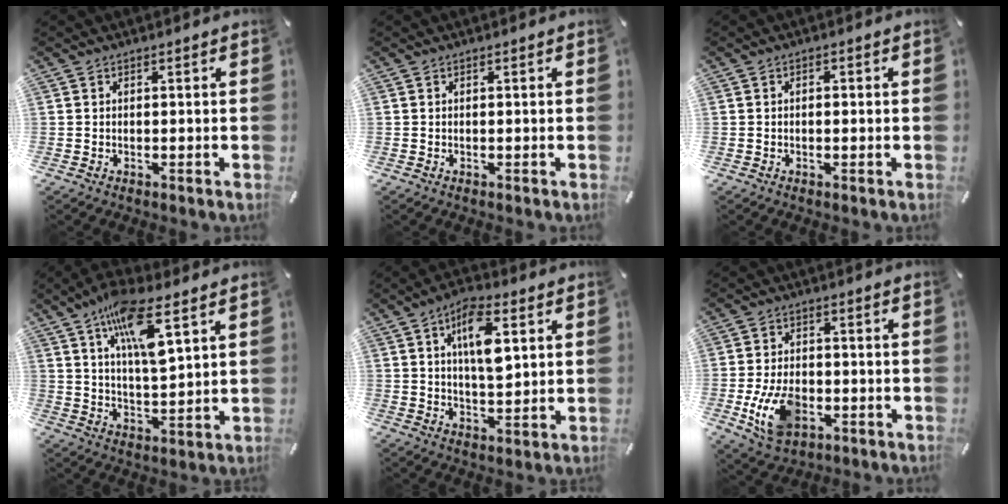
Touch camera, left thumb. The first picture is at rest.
{"total": 0.0}
{"total": 1.2, "force": [-0.3, 0.7, 1.0], "torque": [-0.018, 0.003, -0.007]}
{"total": 13.0, "force": [7.2, 3.8, 10.1], "torque": [-0.175, -0.024, 0.123]}
{"total": 10.7, "force": [3.9, 4.8, 8.7], "torque": [-0.143, -0.004, 0.063]}
{"total": 11.2, "force": [-3.2, 7.4, 7.8], "torque": [-0.149, 0.001, -0.056]}